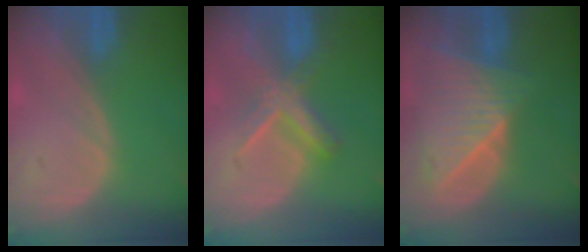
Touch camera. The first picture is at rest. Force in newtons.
{"total": 5.5, "press": 5.5, "slide": 1.0}
{"total": 9.2, "press": 8.2, "slide": 4.1}